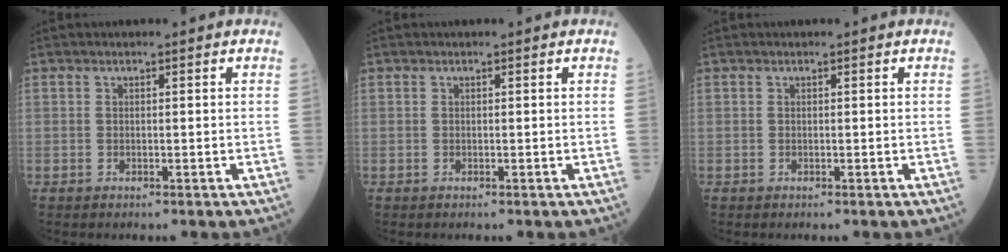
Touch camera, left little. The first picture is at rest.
{"total": 0.0}
{"total": 0.0}